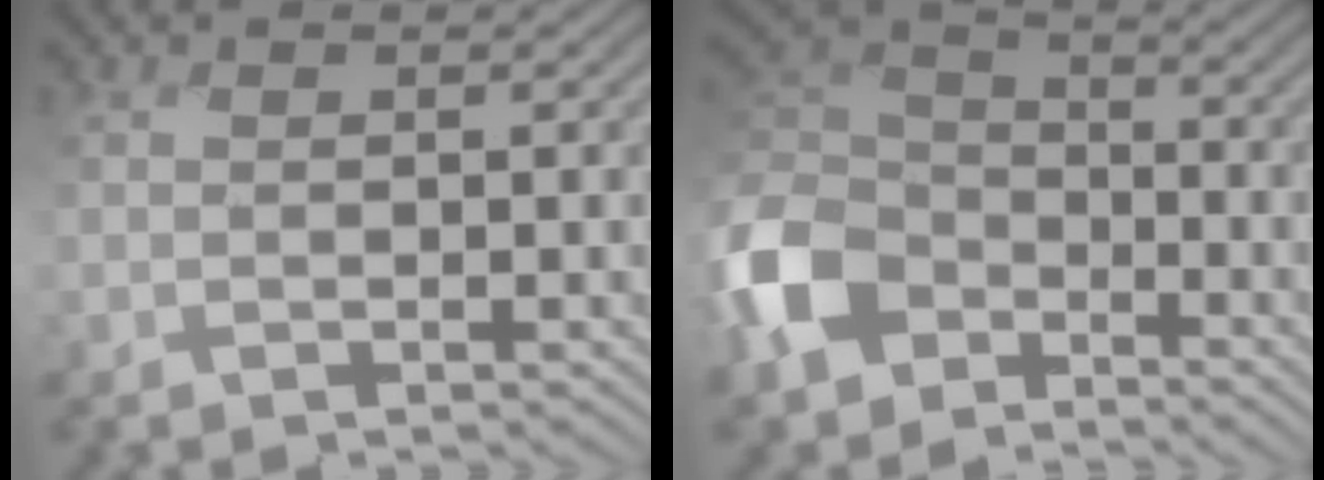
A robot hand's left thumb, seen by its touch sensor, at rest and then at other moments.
{"total": 10.5, "force": [-5.7, 7.6, 4.5], "torque": [-0.141, -0.015, -0.146]}